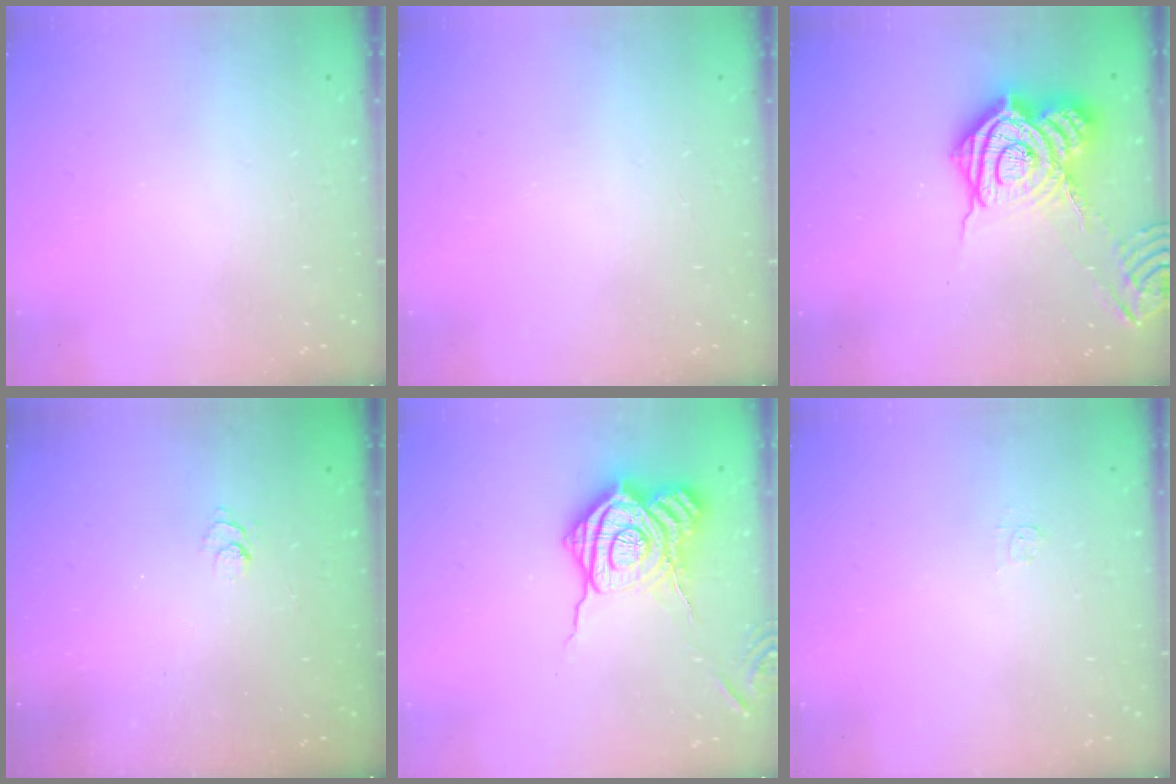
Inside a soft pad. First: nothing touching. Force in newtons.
{"total": 0.0}
{"total": 18.8, "press": 18.7, "slide": 1.5}
{"total": 2.5, "press": 2.0, "slide": 1.4}
{"total": 19.7, "press": 19.7, "slide": 1.0}
{"total": 3.1, "press": 3.0, "slide": 0.4}